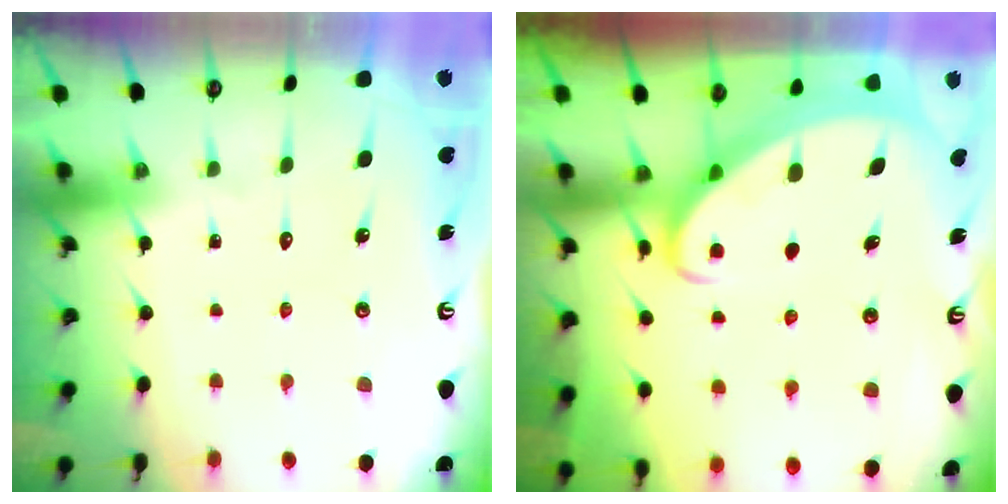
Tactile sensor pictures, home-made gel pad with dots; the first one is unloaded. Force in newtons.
{"total": 2.7, "press": 2.7, "slide": 0.3}